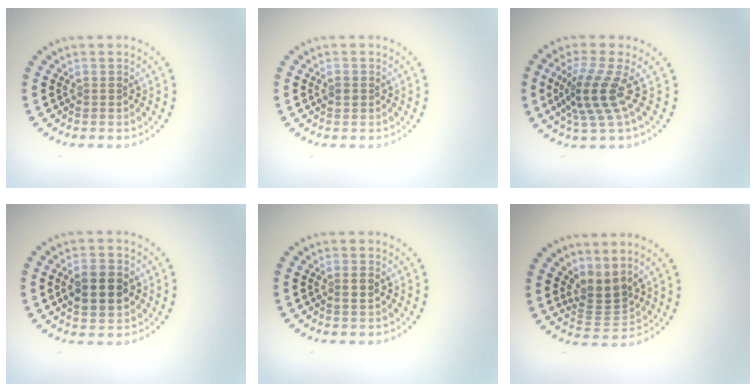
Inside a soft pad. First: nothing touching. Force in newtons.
{"total": 1.1, "press": 1.1, "slide": 0.2}
{"total": 4.0, "press": 2.9, "slide": 2.8}
{"total": 4.4, "press": 4.4, "slide": 0.2}
{"total": 1.0, "press": 0.9, "slide": 0.5}
{"total": 2.8, "press": 2.0, "slide": 2.0}